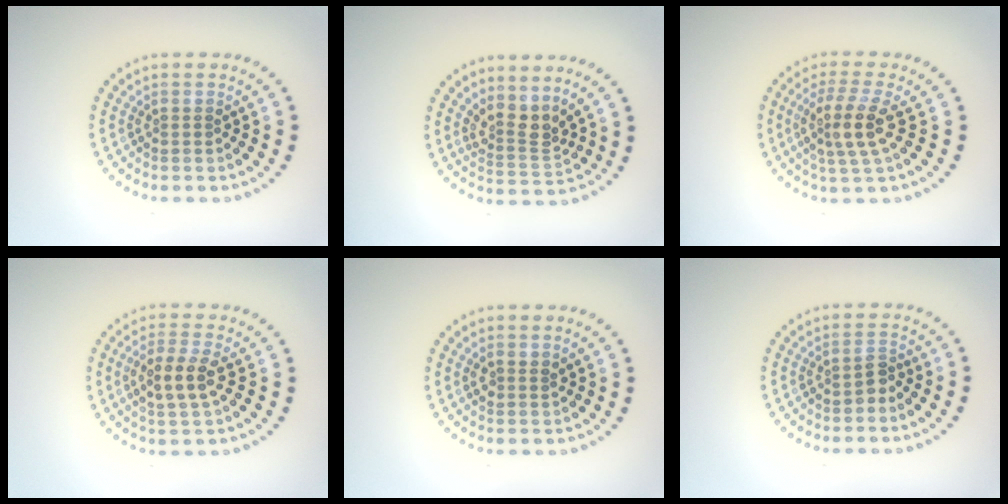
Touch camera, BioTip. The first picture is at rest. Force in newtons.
{"total": 2.8, "press": 2.0, "slide": 1.9}
{"total": 3.8, "press": 3.3, "slide": 1.9}
{"total": 3.5, "press": 3.4, "slide": 1.0}
{"total": 1.2, "press": 1.1, "slide": 0.5}
{"total": 1.4, "press": 1.2, "slide": 0.7}